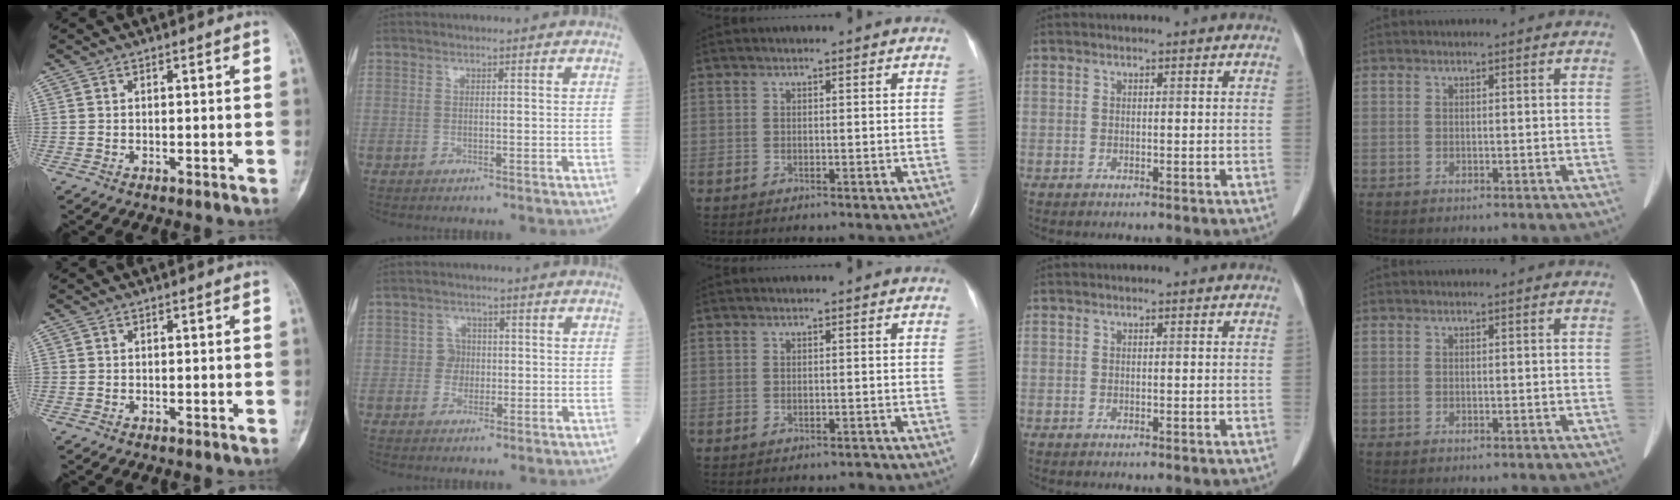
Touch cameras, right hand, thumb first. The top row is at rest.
{"index": {"total": 2.7, "force": [-0.1, 2.6, 0.8], "torque": [-0.004, 0.007, -0.004]}, "middle": {"total": 0.8, "force": [-0.7, 0.3, 0.2], "torque": [-0.004, 0.000, -0.009]}}